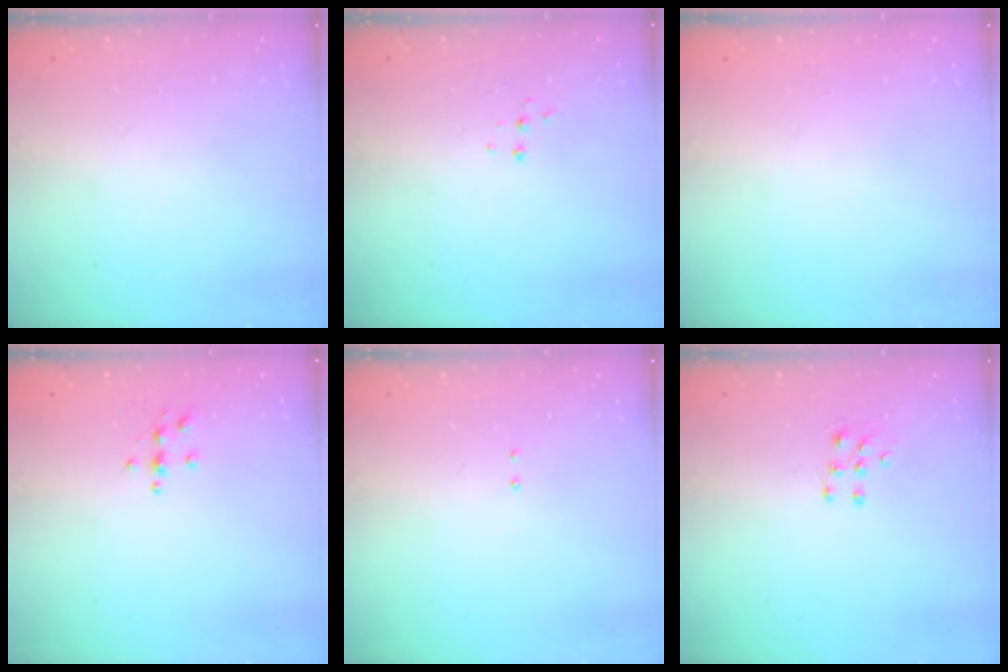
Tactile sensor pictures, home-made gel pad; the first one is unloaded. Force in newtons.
{"total": 4.9, "press": 4.9, "slide": 0.7}
{"total": 0.0}
{"total": 3.8, "press": 3.8, "slide": 0.4}
{"total": 2.1, "press": 2.0, "slide": 0.6}
{"total": 5.6, "press": 5.5, "slide": 1.0}